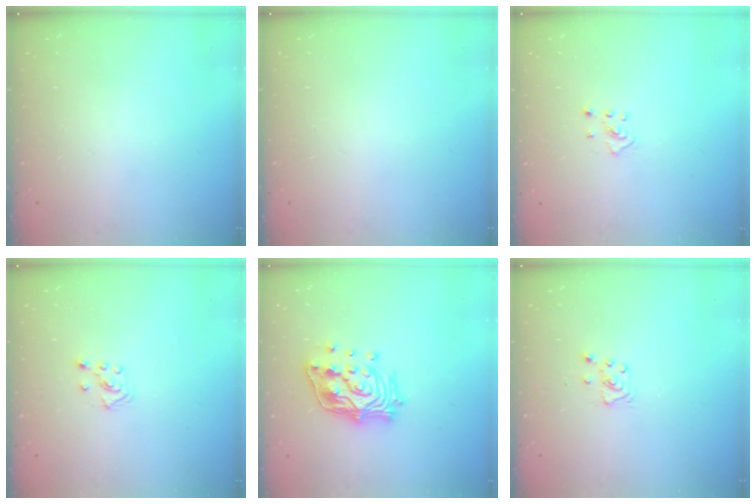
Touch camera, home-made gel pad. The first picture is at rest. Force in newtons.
{"total": 0.0}
{"total": 2.4, "press": 2.4, "slide": 0.5}
{"total": 3.8, "press": 3.8, "slide": 0.3}
{"total": 17.6, "press": 17.4, "slide": 2.6}
{"total": 4.1, "press": 4.1, "slide": 0.4}